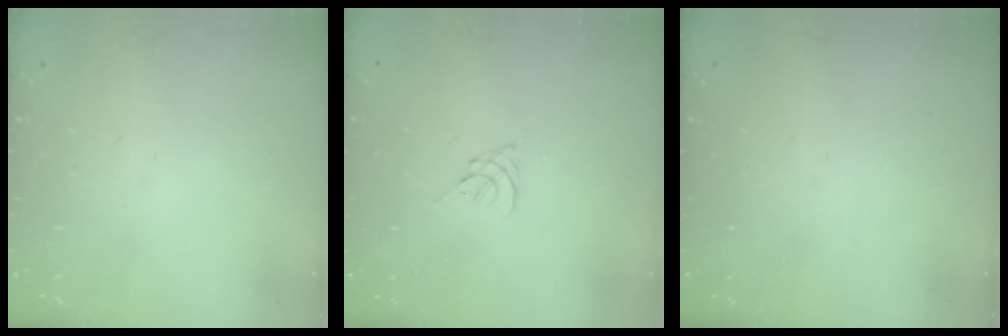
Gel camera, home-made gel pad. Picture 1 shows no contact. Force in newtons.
{"total": 1.8, "press": 1.7, "slide": 0.5}
{"total": 0.0}